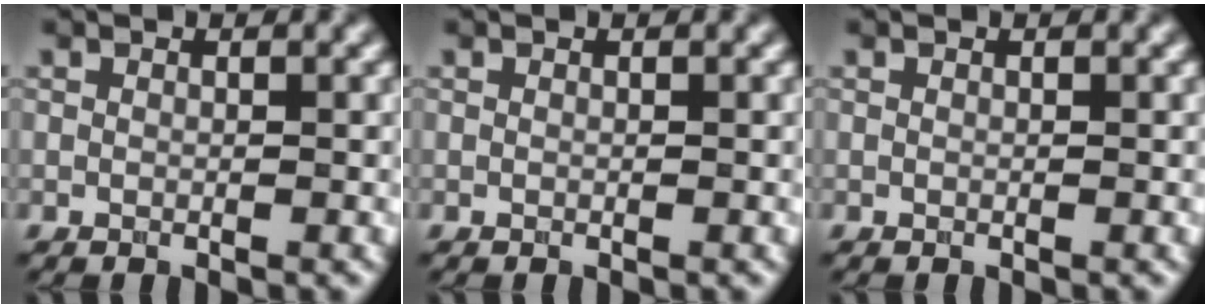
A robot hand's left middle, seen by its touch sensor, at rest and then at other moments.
{"total": 0.0}
{"total": 0.0}